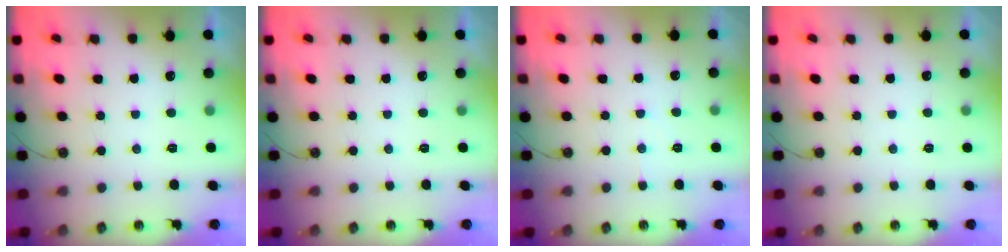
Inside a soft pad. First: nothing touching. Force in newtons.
{"total": 0.0}
{"total": 4.5, "press": 4.5, "slide": 0.6}
{"total": 2.3, "press": 2.3, "slide": 0.4}